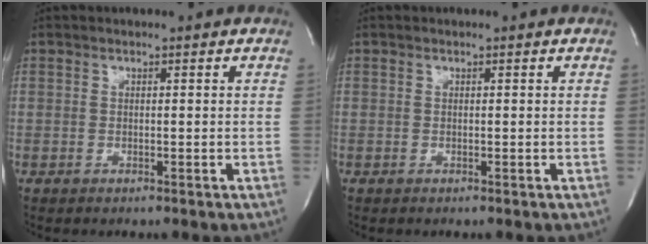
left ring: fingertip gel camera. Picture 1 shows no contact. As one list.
[{"total": 0.0}]